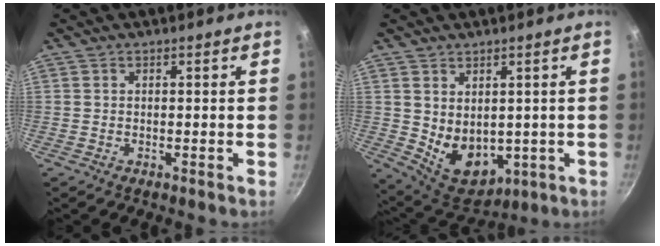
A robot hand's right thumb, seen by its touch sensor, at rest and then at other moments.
{"total": 10.2, "force": [0.6, 7.2, 7.1], "torque": [-0.085, -0.027, 0.039]}